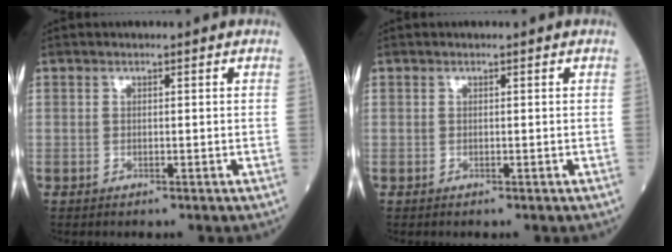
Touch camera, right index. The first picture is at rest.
{"total": 0.0}